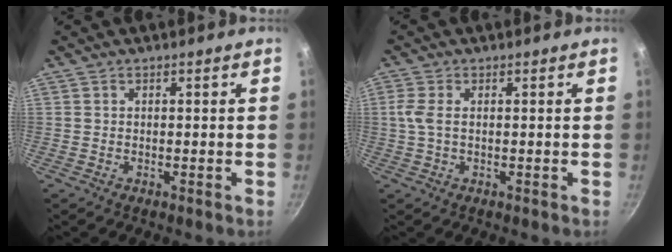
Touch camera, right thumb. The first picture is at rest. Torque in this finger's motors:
{"motor_torque": [0.00, -0.01, 0.59, 0.05, 0.08]}